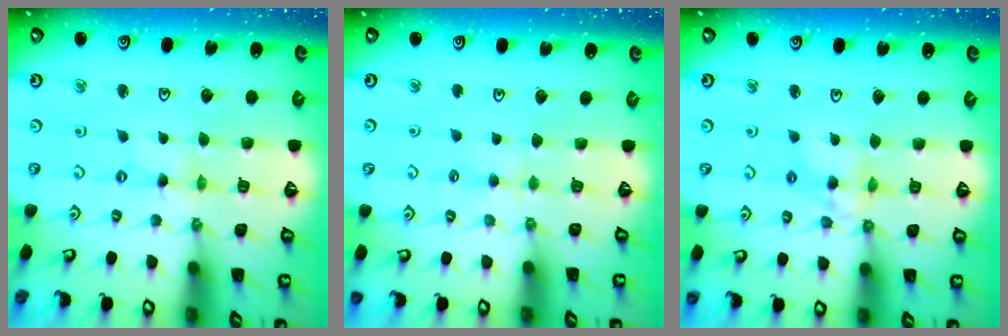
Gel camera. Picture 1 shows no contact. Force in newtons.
{"total": 2.2, "press": 2.2, "slide": 0.5}
{"total": 6.8, "press": 6.8, "slide": 0.6}